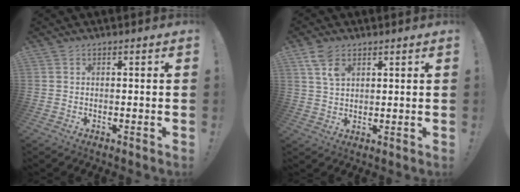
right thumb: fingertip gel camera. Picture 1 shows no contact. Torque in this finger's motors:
{"motor_torque": [-0.01, 0.39, 0.02, -0.05, 0.00]}